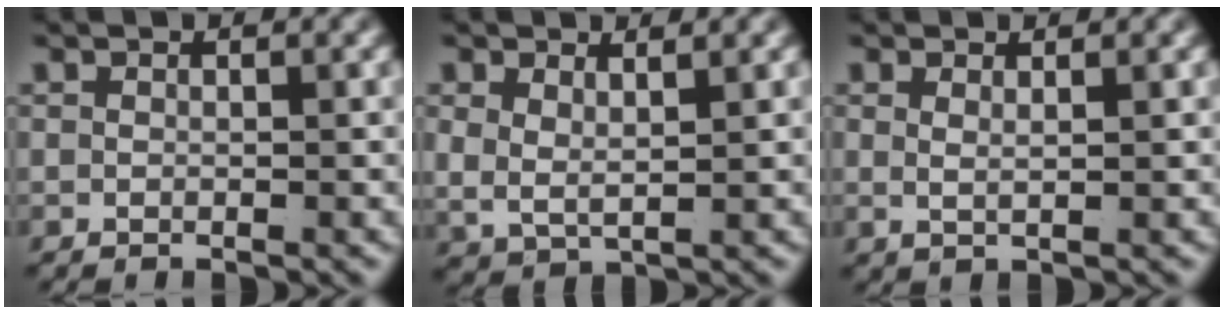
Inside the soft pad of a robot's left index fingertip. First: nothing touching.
{"total": 3.3, "force": [1.2, 2.5, 1.9], "torque": [-0.060, -0.019, 0.034]}
{"total": 1.2, "force": [0.8, -0.5, 0.8], "torque": [-0.020, -0.012, 0.024]}